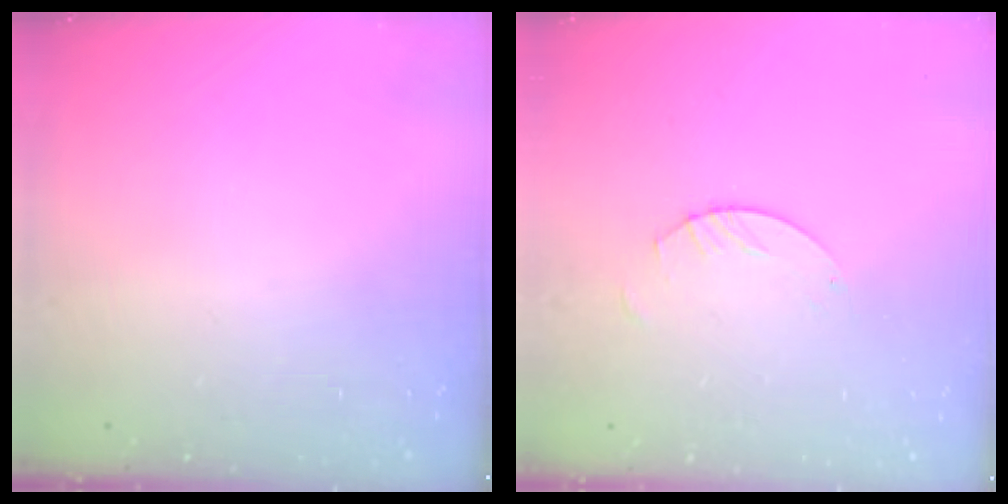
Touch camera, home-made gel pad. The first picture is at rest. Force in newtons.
{"total": 2.5, "press": 2.5, "slide": 0.1}